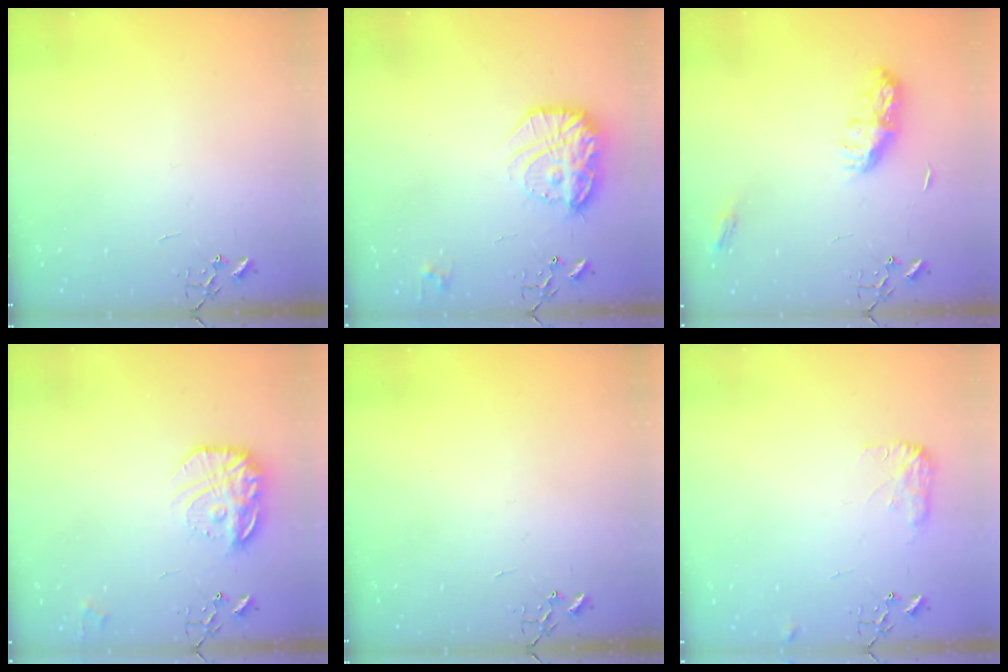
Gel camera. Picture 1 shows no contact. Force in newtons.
{"total": 19.0, "press": 19.0, "slide": 1.7}
{"total": 9.9, "press": 9.9, "slide": 0.1}
{"total": 17.1, "press": 17.0, "slide": 1.2}
{"total": 0.0}
{"total": 8.3, "press": 8.3, "slide": 0.2}